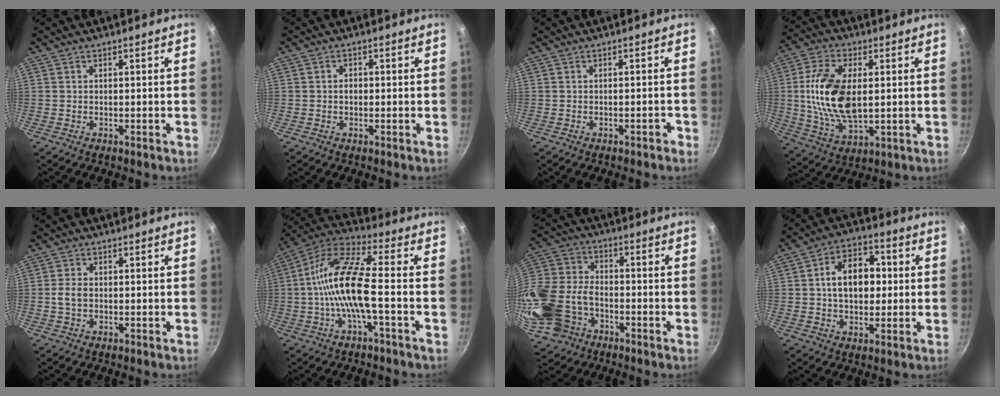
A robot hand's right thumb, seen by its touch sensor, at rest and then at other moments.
{"total": 1.7, "force": [-0.2, 1.3, 1.0], "torque": [-0.011, 0.006, -0.005]}
{"total": 1.3, "force": [-0.6, 0.6, 1.0], "torque": [-0.008, 0.006, -0.007]}
{"total": 16.0, "force": [1.4, 8.7, 13.4], "torque": [-0.250, 0.000, 0.028]}
{"total": 3.0, "force": [-0.3, 2.1, 2.2], "torque": [-0.042, 0.010, -0.007]}
{"total": 14.9, "force": [-2.1, 4.3, 14.1], "torque": [-0.277, 0.038, -0.057]}
{"total": 21.4, "force": [-8.2, 15.4, 12.3], "torque": [-0.292, 0.043, -0.160]}
{"total": 12.2, "force": [1.0, 8.4, 8.8], "torque": [-0.103, 0.020, 0.005]}